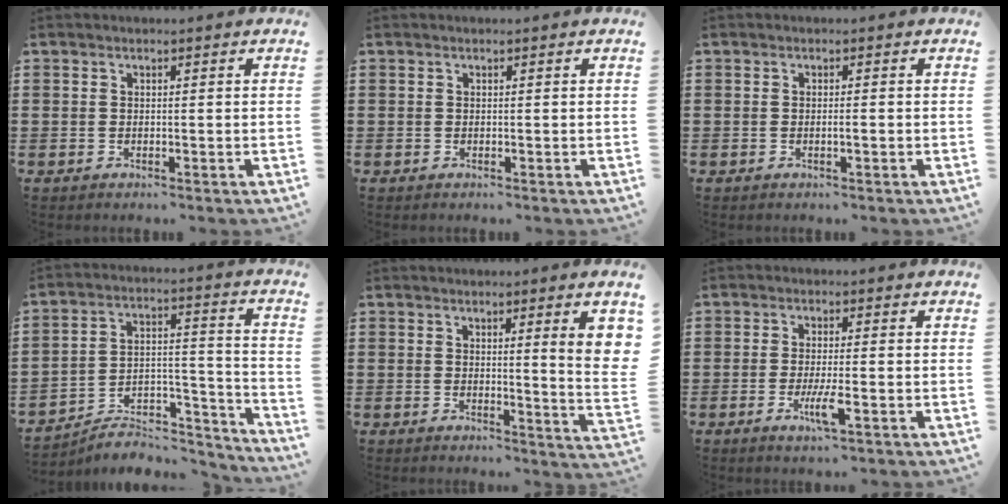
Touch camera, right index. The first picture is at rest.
{"total": 0.0}
{"total": 0.8, "force": [-0.3, 0.1, 0.7], "torque": [-0.013, -0.003, -0.004]}
{"total": 5.8, "force": [-5.3, 1.8, 1.6], "torque": [-0.023, 0.006, -0.103]}
{"total": 5.2, "force": [2.0, 0.2, 4.8], "torque": [-0.079, -0.014, 0.031]}
{"total": 4.7, "force": [-1.7, 0.6, 4.3], "torque": [-0.084, -0.014, -0.031]}